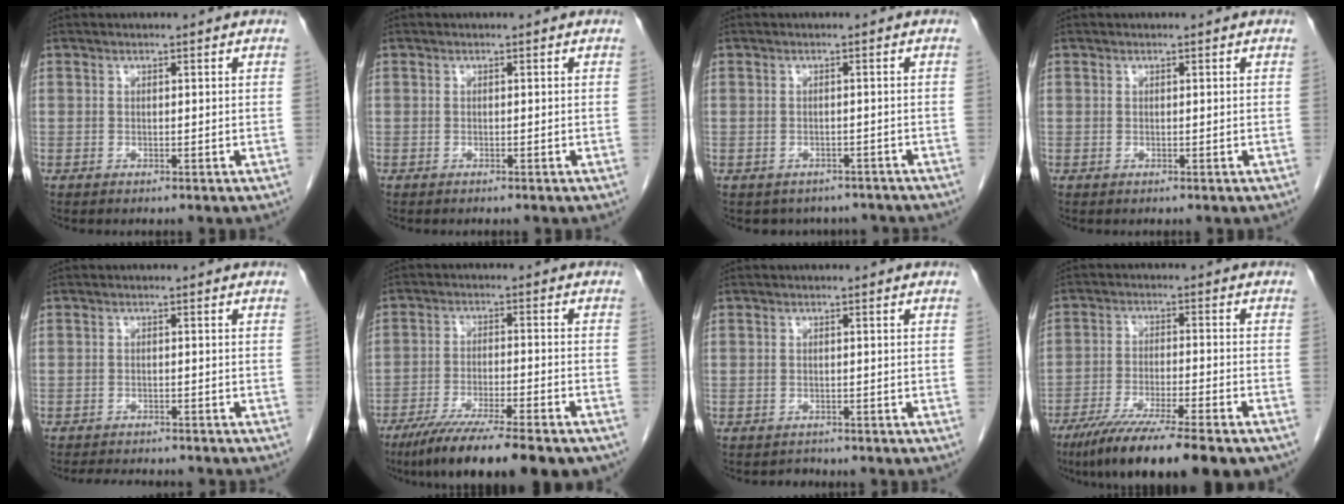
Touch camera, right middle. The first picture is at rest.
{"total": 0.6, "force": [-0.5, 0.0, 0.3], "torque": [-0.007, -0.002, -0.008]}
{"total": 6.4, "force": [-5.5, 3.1, 0.4], "torque": [0.000, 0.012, -0.058]}
{"total": 0.0}
{"total": 7.2, "force": [-6.6, 1.4, 2.4], "torque": [-0.034, -0.007, -0.090]}
{"total": 16.1, "force": [-12.6, 1.7, 9.9], "torque": [-0.135, -0.036, -0.197]}
{"total": 1.1, "force": [-1.0, 0.3, -0.4], "torque": [0.003, -0.004, -0.016]}
{"total": 15.3, "force": [-11.6, 1.3, 9.9], "torque": [-0.148, -0.041, -0.185]}